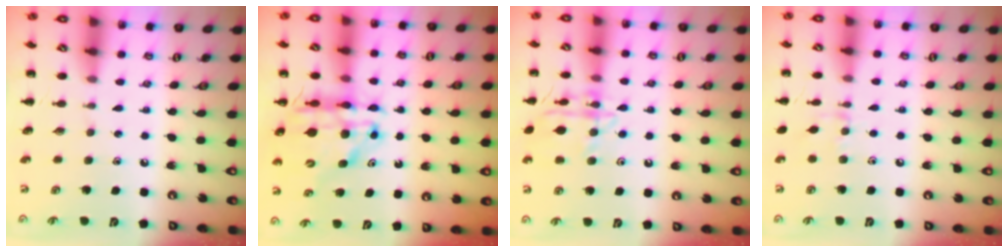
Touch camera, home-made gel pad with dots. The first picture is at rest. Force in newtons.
{"total": 13.6, "press": 13.1, "slide": 3.6}
{"total": 13.7, "press": 13.7, "slide": 0.6}
{"total": 5.0, "press": 4.9, "slide": 1.2}